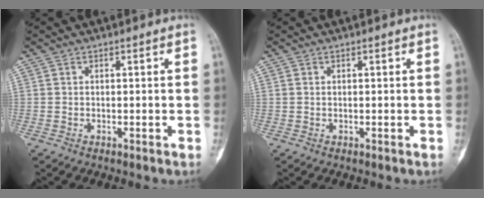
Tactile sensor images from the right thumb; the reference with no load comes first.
{"total": 0.0}